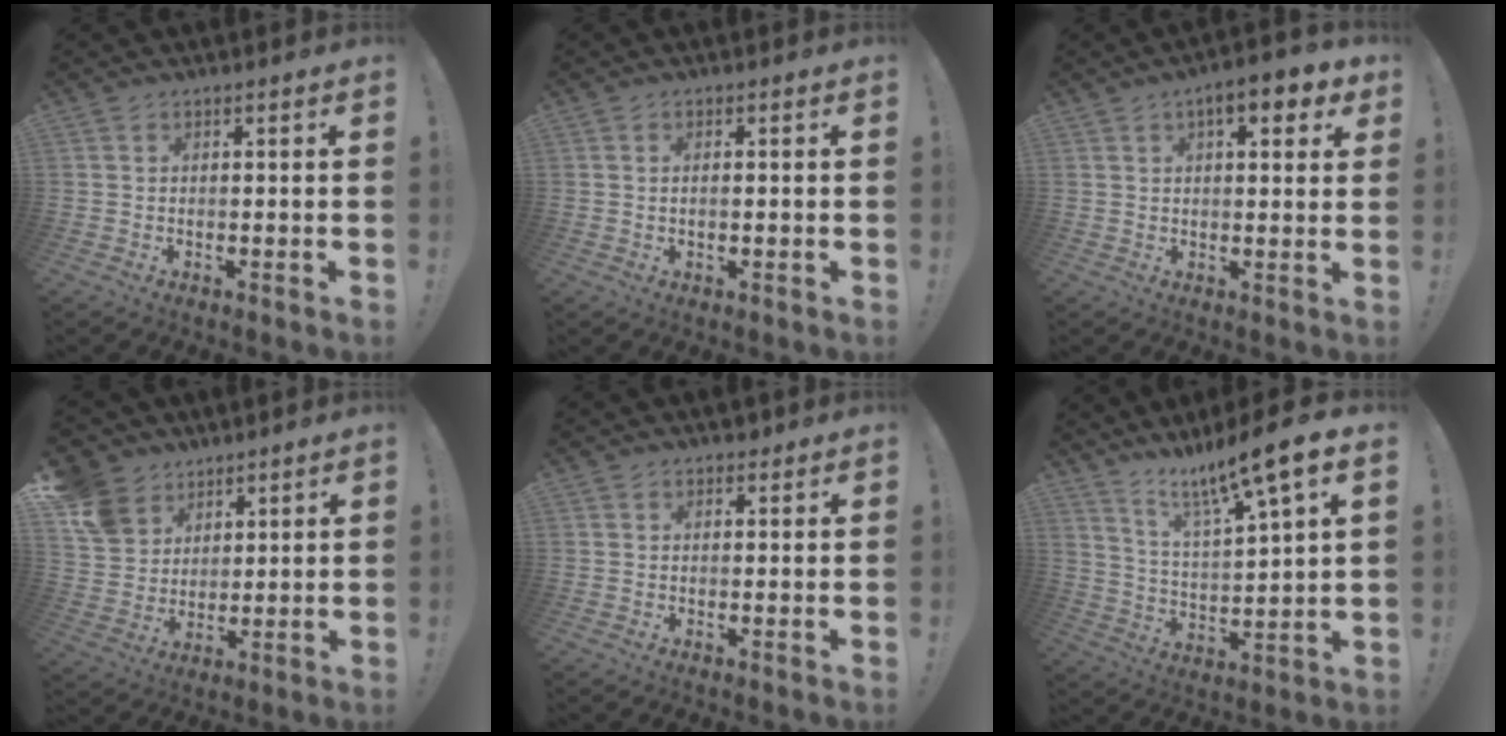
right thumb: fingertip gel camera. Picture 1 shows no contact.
{"total": 1.4, "force": [-0.1, 0.3, 1.3], "torque": [-0.021, -0.002, -0.003]}
{"total": 7.9, "force": [3.9, 2.6, 6.4], "torque": [-0.078, -0.014, 0.059]}
{"total": 10.9, "force": [6.5, 8.2, 3.0], "torque": [-0.054, -0.040, 0.134]}
{"total": 1.1, "force": [0.9, 0.6, 0.2], "torque": [0.012, -0.007, 0.015]}
{"total": 13.1, "force": [10.0, 0.3, 8.4], "torque": [-0.150, -0.073, 0.155]}